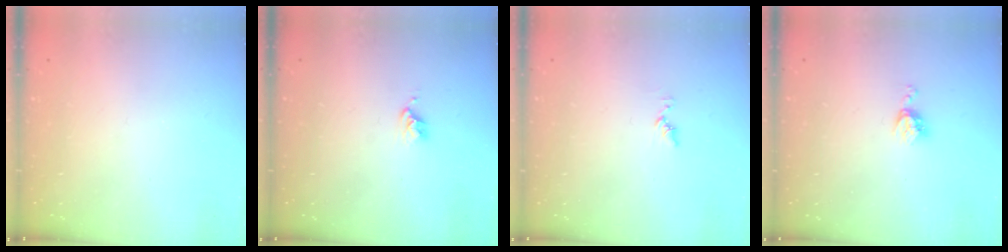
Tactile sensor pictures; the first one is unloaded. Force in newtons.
{"total": 2.7, "press": 2.6, "slide": 0.4}
{"total": 5.6, "press": 5.6, "slide": 0.5}
{"total": 4.5, "press": 4.4, "slide": 0.7}